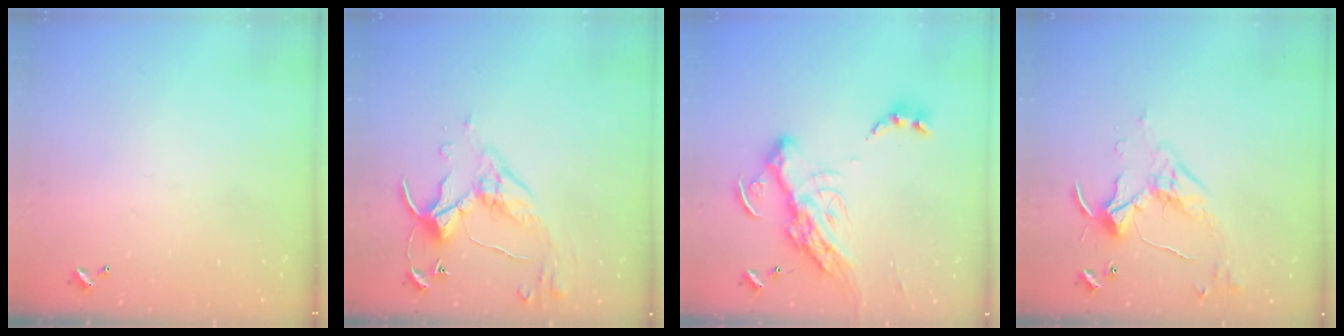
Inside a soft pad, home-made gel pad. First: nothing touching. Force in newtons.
{"total": 5.7, "press": 5.7, "slide": 0.7}
{"total": 21.4, "press": 21.3, "slide": 1.9}
{"total": 5.0, "press": 5.0, "slide": 0.5}